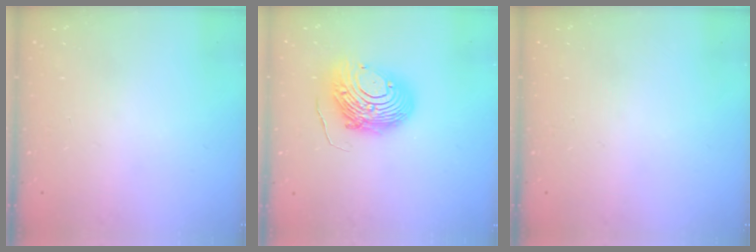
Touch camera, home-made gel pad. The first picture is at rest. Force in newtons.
{"total": 15.1, "press": 15.1, "slide": 1.6}
{"total": 0.0}